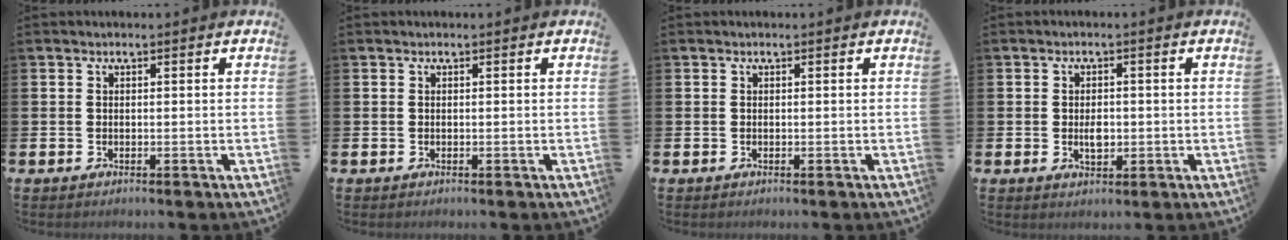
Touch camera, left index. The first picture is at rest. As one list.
[{"total": 0.0}, {"total": 0.0}, {"total": 2.5, "force": [-0.1, 1.5, 1.9], "torque": [-0.015, -0.005, -0.007]}]